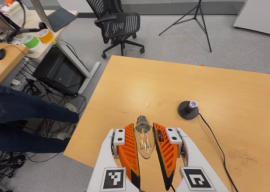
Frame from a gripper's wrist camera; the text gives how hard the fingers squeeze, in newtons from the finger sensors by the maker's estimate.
{"total": 13.1, "left": 13.3, "right": 12.9}